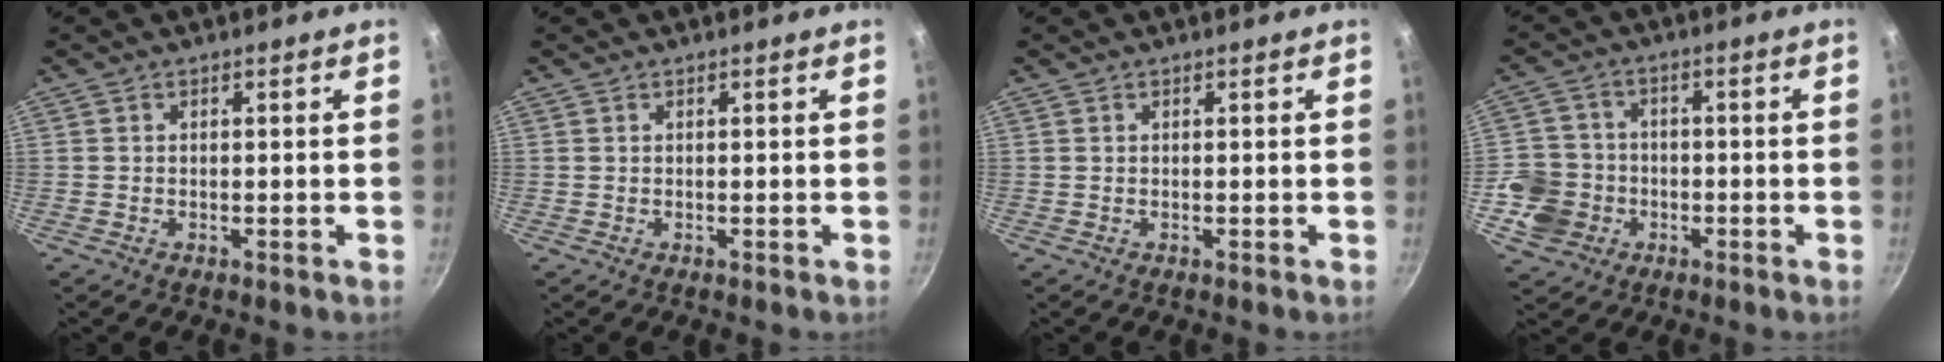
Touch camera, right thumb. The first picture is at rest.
{"total": 0.0}
{"total": 0.0}
{"total": 8.7, "force": [-3.0, 7.9, 2.3], "torque": [-0.016, 0.029, -0.060]}